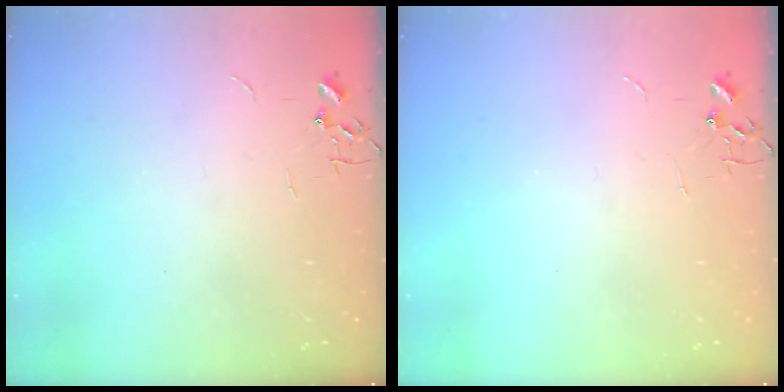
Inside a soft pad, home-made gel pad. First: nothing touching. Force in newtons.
{"total": 0.0}